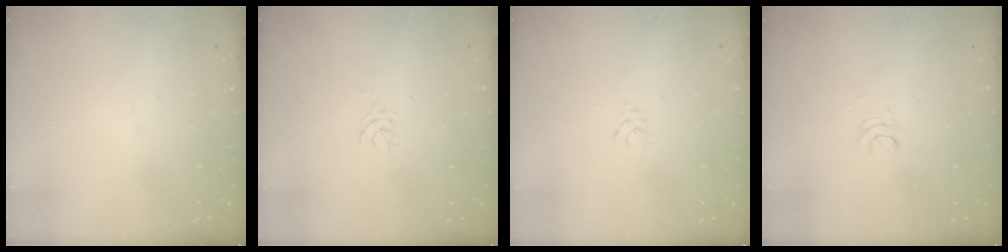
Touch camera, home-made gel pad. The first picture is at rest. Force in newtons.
{"total": 4.1, "press": 4.0, "slide": 0.5}
{"total": 2.1, "press": 2.1, "slide": 0.3}
{"total": 2.9, "press": 2.8, "slide": 0.3}